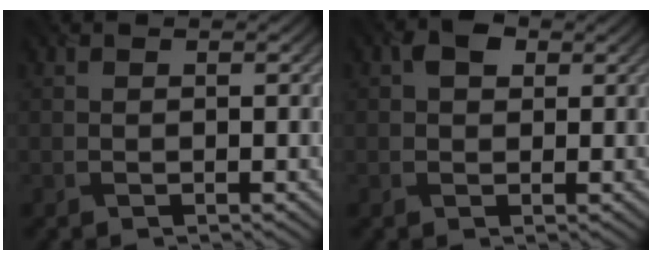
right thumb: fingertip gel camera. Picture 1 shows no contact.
{"total": 2.6, "force": [0.9, 1.8, 1.5], "torque": [-0.029, 0.006, 0.010]}